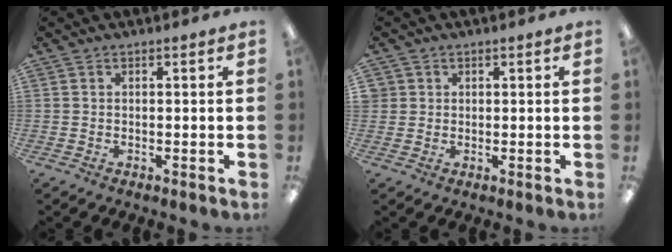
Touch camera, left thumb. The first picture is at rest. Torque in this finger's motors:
{"motor_torque": [-0.12, 0.12, 0.07, -0.11, 0.00]}